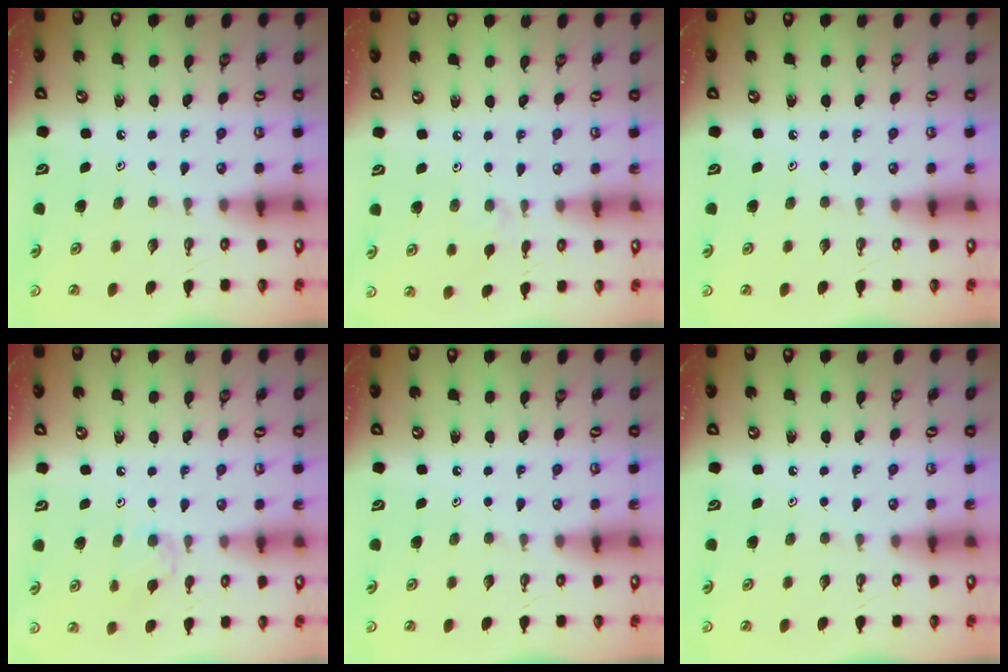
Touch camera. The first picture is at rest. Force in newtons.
{"total": 3.8, "press": 3.7, "slide": 0.6}
{"total": 0.0}
{"total": 6.4, "press": 6.3, "slide": 0.8}
{"total": 0.0}
{"total": 0.0}